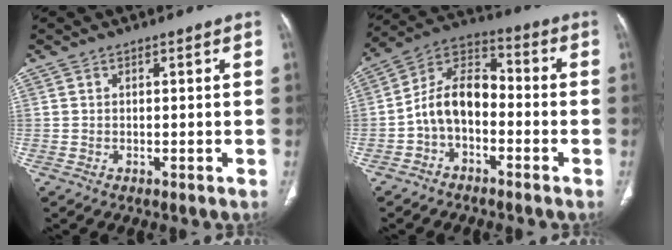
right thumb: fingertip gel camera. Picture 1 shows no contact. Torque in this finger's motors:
{"motor_torque": [1.44, 1.57, 1.22, -0.78, 0.10]}